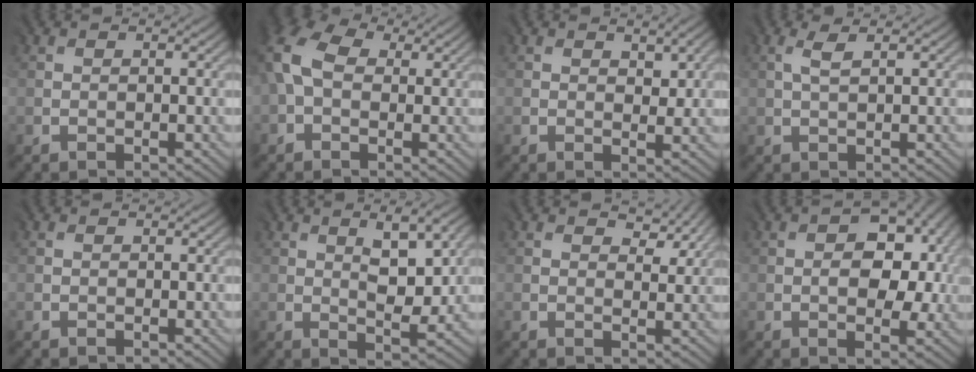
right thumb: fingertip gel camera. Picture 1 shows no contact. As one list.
[{"total": 9.8, "force": [1.3, 6.7, 7.0], "torque": [-0.191, 0.005, 0.024]}, {"total": 2.9, "force": [1.2, 1.5, 2.2], "torque": [-0.038, -0.006, 0.025]}, {"total": 1.4, "force": [0.9, 0.1, 1.1], "torque": [-0.030, 0.003, 0.019]}, {"total": 0.0}, {"total": 6.2, "force": [1.9, 2.1, 5.5], "torque": [-0.094, -0.007, 0.037]}, {"total": 3.7, "force": [2.1, 2.0, 2.3], "torque": [-0.034, -0.007, 0.034]}, {"total": 9.8, "force": [0.4, 5.9, 7.9], "torque": [-0.105, -0.002, 0.012]}]